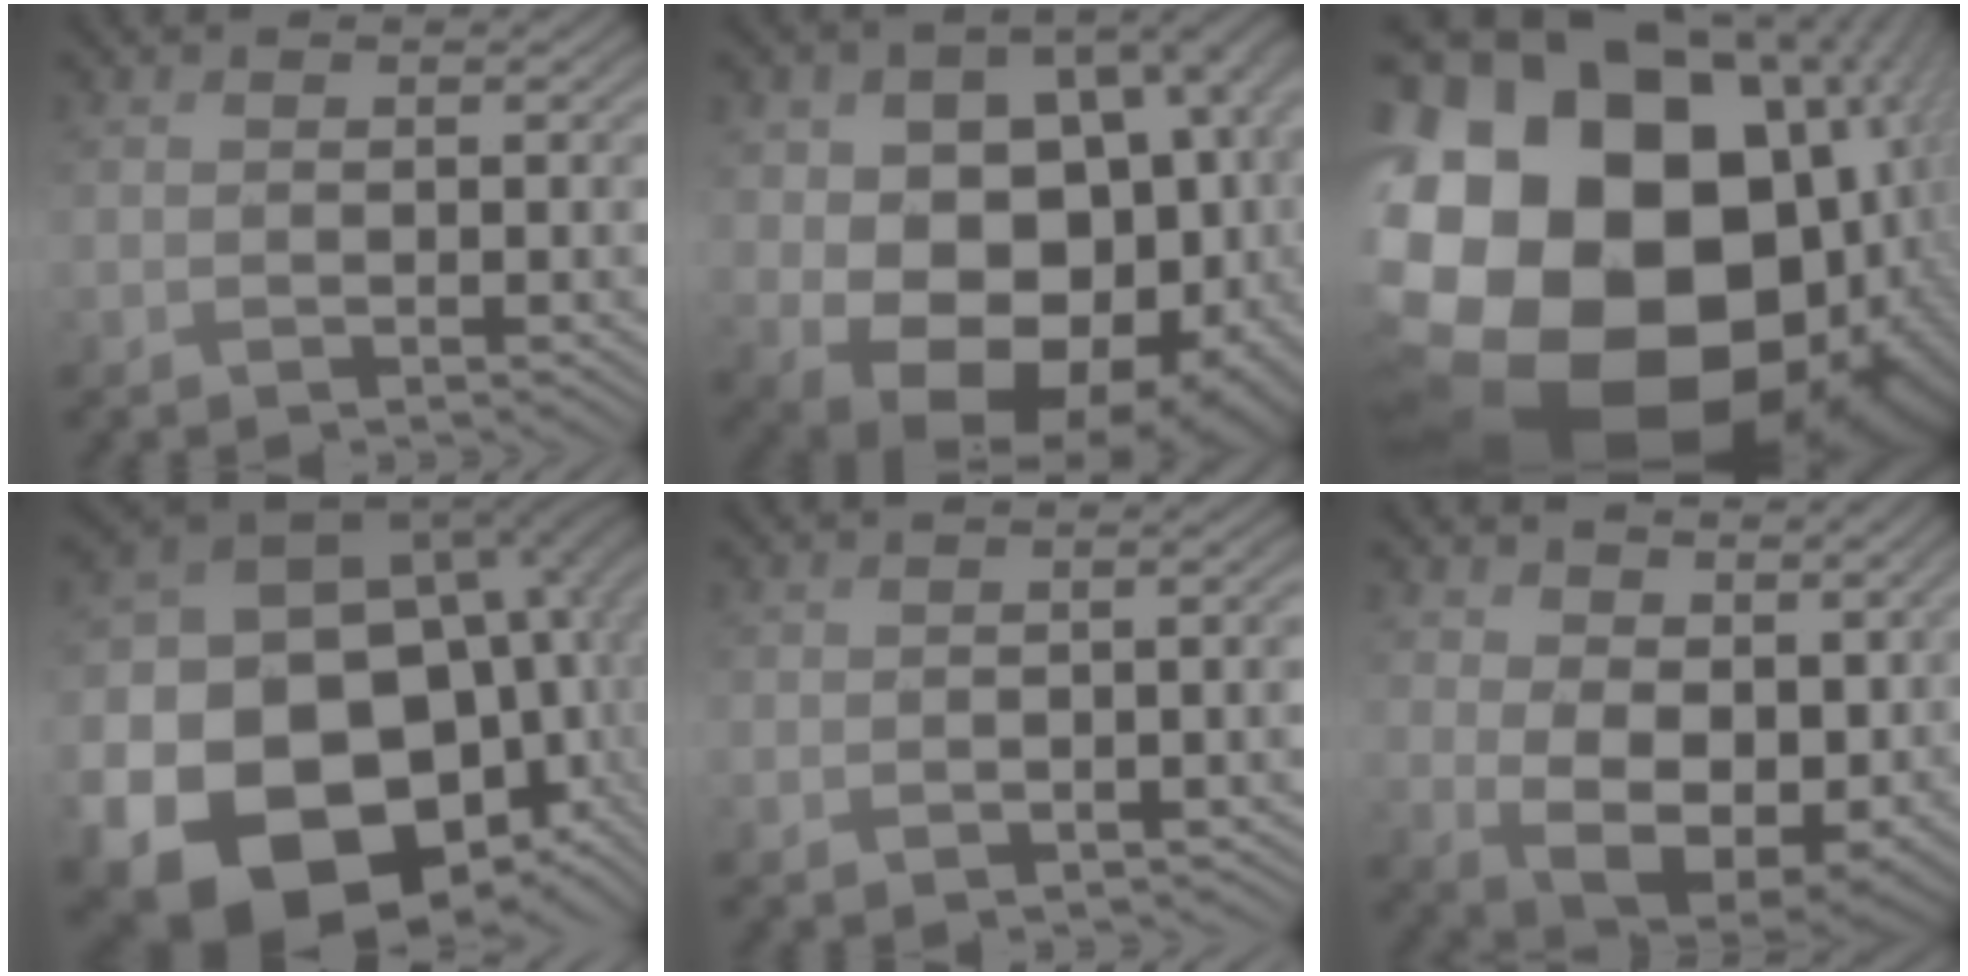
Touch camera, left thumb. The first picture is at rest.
{"total": 21.1, "force": [-0.3, 15.5, 14.3], "torque": [-0.222, -0.046, 0.052]}
{"total": 25.5, "force": [-2.1, 21.1, 14.2], "torque": [-0.298, -0.048, -0.043]}
{"total": 24.9, "force": [-8.9, 19.9, 11.9], "torque": [-0.244, -0.058, -0.153]}
{"total": 3.0, "force": [-2.0, 1.5, 1.6], "torque": [-0.020, -0.001, -0.029]}
{"total": 11.5, "force": [3.8, 7.5, 7.8], "torque": [-0.169, -0.020, 0.082]}